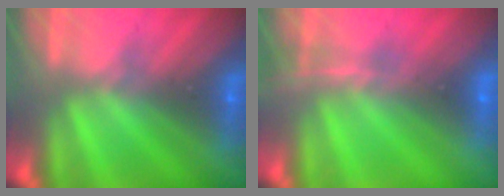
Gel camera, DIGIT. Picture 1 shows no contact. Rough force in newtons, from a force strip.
{"total": 1.8}